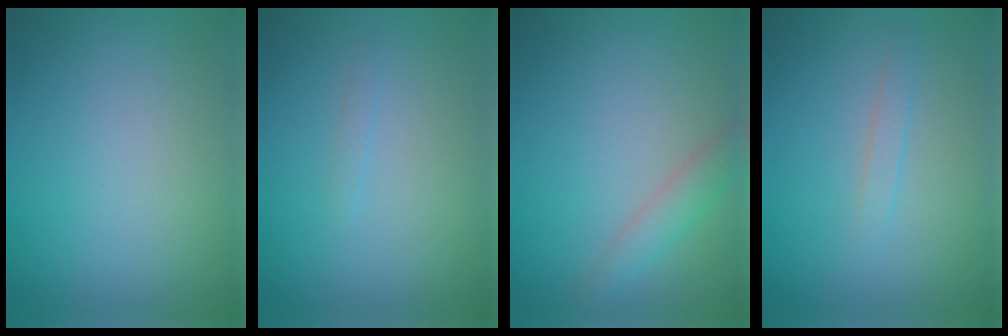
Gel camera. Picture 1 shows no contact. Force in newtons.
{"total": 0.5, "press": 0.5, "slide": 0.1}
{"total": 2.2, "press": 2.2, "slide": 0.1}
{"total": 1.1, "press": 1.1, "slide": 0.0}